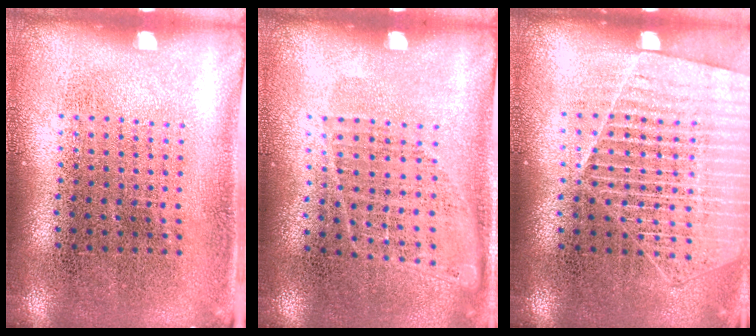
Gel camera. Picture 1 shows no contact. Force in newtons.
{"total": 1.0, "press": 0.9, "slide": 0.6}
{"total": 1.4, "press": 1.3, "slide": 0.5}